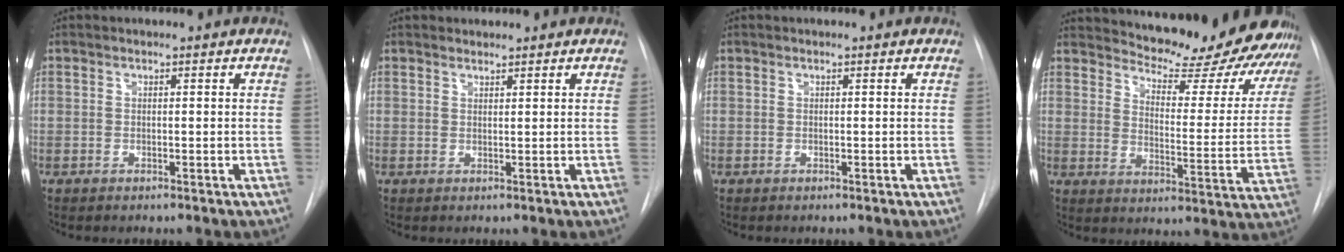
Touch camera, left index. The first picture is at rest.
{"total": 0.9, "force": [0.9, 0.3, -0.1], "torque": [-0.002, 0.000, 0.015]}
{"total": 0.0}
{"total": 25.4, "force": [23.4, 5.2, 8.3], "torque": [-0.119, -0.097, 0.278]}